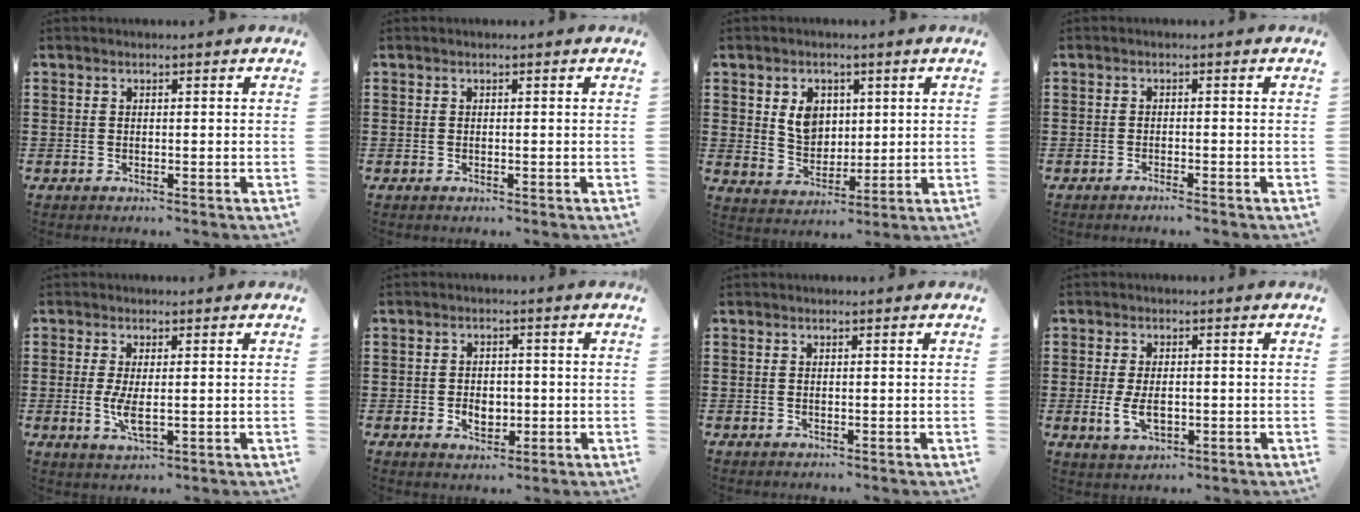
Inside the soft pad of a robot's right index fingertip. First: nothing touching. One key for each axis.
{"total": 0.0}
{"total": 5.9, "fx": 1.8, "fy": 4.6, "fz": 3.2, "tx": -0.071, "ty": 0.013, "tz": 0.029}
{"total": 1.1, "fx": -1.0, "fy": 0.0, "fz": 0.4, "tx": -0.009, "ty": -0.001, "tz": -0.019}
{"total": 4.0, "fx": -0.2, "fy": 1.2, "fz": 3.8, "tx": -0.085, "ty": -0.005, "tz": -0.007}
{"total": 3.4, "fx": -0.7, "fy": 2.4, "fz": 2.2, "tx": -0.039, "ty": 0.001, "tz": -0.016}
{"total": 0.0}
{"total": 4.3, "fx": -0.6, "fy": 2.3, "fz": 3.6, "tx": -0.083, "ty": -0.005, "tz": -0.011}